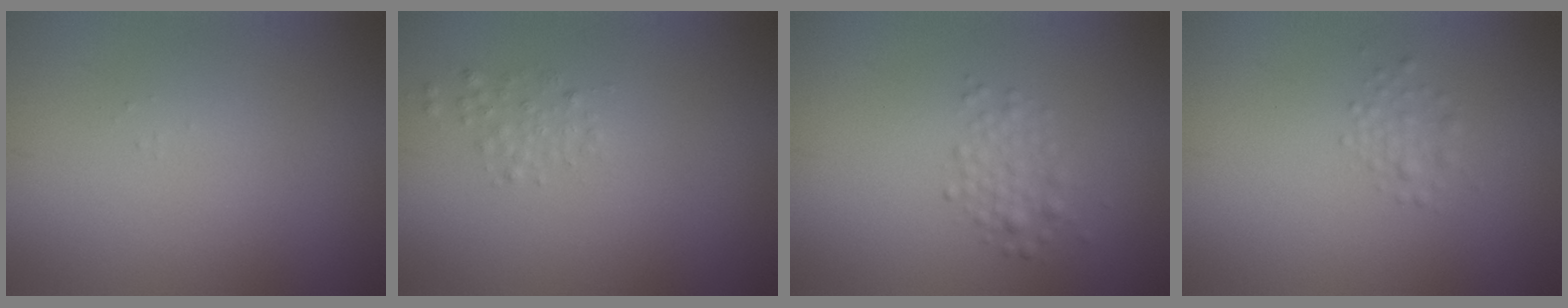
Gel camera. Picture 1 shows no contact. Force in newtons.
{"total": 1.1, "press": 1.1, "slide": 0.0}
{"total": 1.8, "press": 1.8, "slide": 0.1}
{"total": 1.3, "press": 1.3, "slide": 0.0}